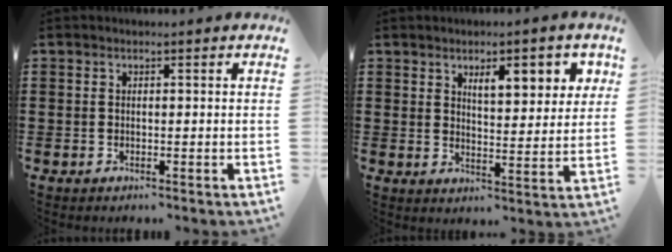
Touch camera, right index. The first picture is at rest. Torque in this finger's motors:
{"motor_torque": [0.40, 0.02, 0.34, 0.12]}